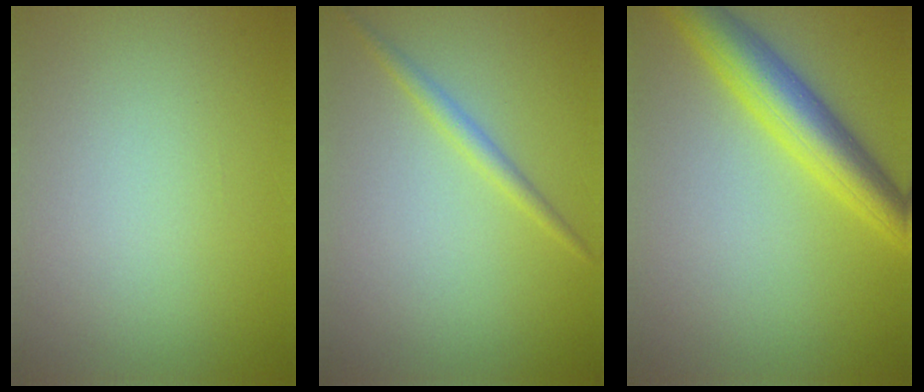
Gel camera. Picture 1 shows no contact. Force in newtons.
{"total": 1.4, "press": 1.4, "slide": 0.1}
{"total": 5.6, "press": 5.6, "slide": 0.2}